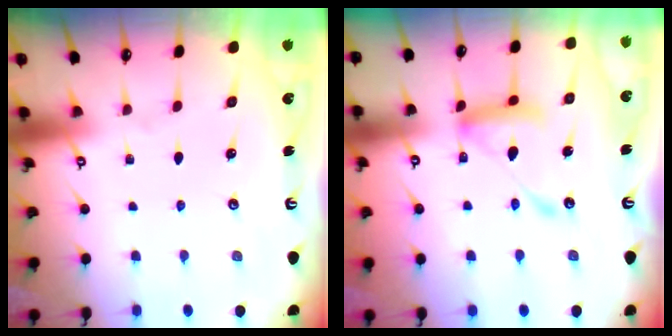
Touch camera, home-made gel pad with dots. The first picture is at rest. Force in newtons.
{"total": 13.8, "press": 13.7, "slide": 1.2}